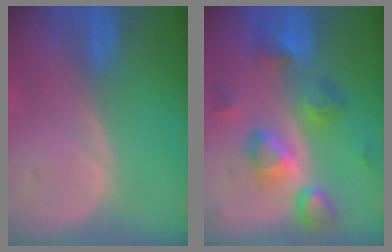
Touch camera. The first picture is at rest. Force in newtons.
{"total": 8.5, "press": 8.2, "slide": 2.0}